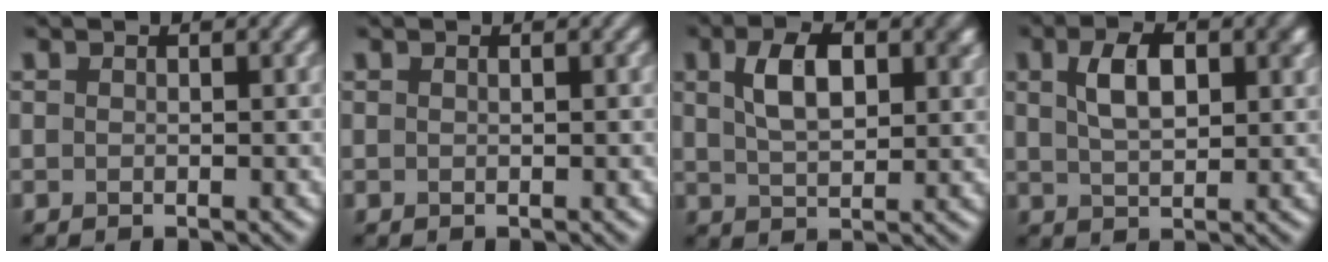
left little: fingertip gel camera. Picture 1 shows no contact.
{"total": 0.0}
{"total": 5.7, "force": [1.8, 3.1, 4.5], "torque": [-0.084, 0.005, 0.032]}
{"total": 5.1, "force": [1.5, 2.7, 4.1], "torque": [-0.075, 0.007, 0.027]}